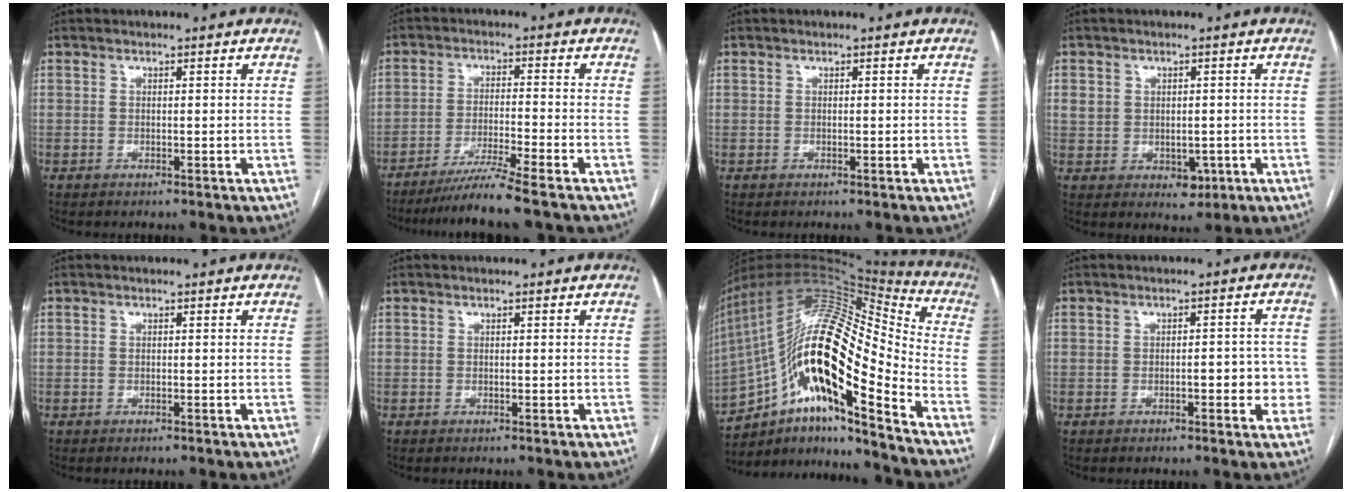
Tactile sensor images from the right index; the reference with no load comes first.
{"total": 7.0, "force": [-5.8, -1.8, 3.6], "torque": [-0.059, -0.028, -0.104]}
{"total": 0.0}
{"total": 5.2, "force": [-0.4, 4.1, 3.2], "torque": [-0.042, 0.007, 0.009]}
{"total": 0.0}
{"total": 0.0}
{"total": 25.5, "force": [-11.9, 5.4, 21.9], "torque": [-0.389, 0.020, -0.203]}
{"total": 4.5, "force": [-1.0, 2.0, 3.9], "torque": [-0.039, 0.015, -0.010]}